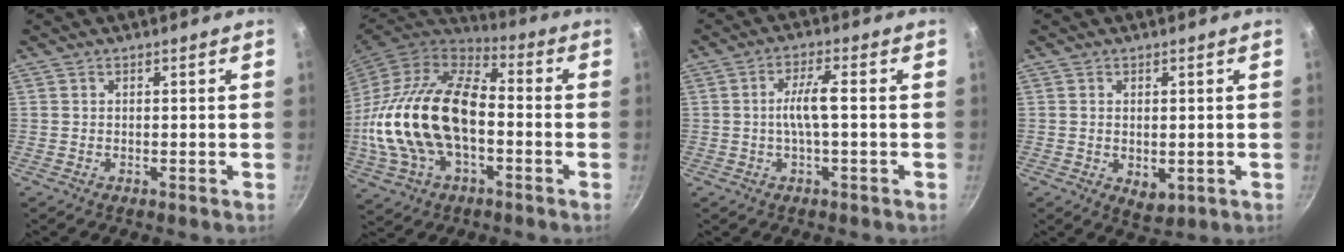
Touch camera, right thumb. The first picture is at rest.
{"total": 24.7, "force": [-2.7, 14.3, 19.9], "torque": [-0.386, 0.035, -0.055]}
{"total": 5.3, "force": [-0.4, 1.0, 5.2], "torque": [-0.108, 0.016, -0.009]}
{"total": 4.0, "force": [-0.4, 2.5, 3.1], "torque": [-0.045, -0.014, -0.001]}